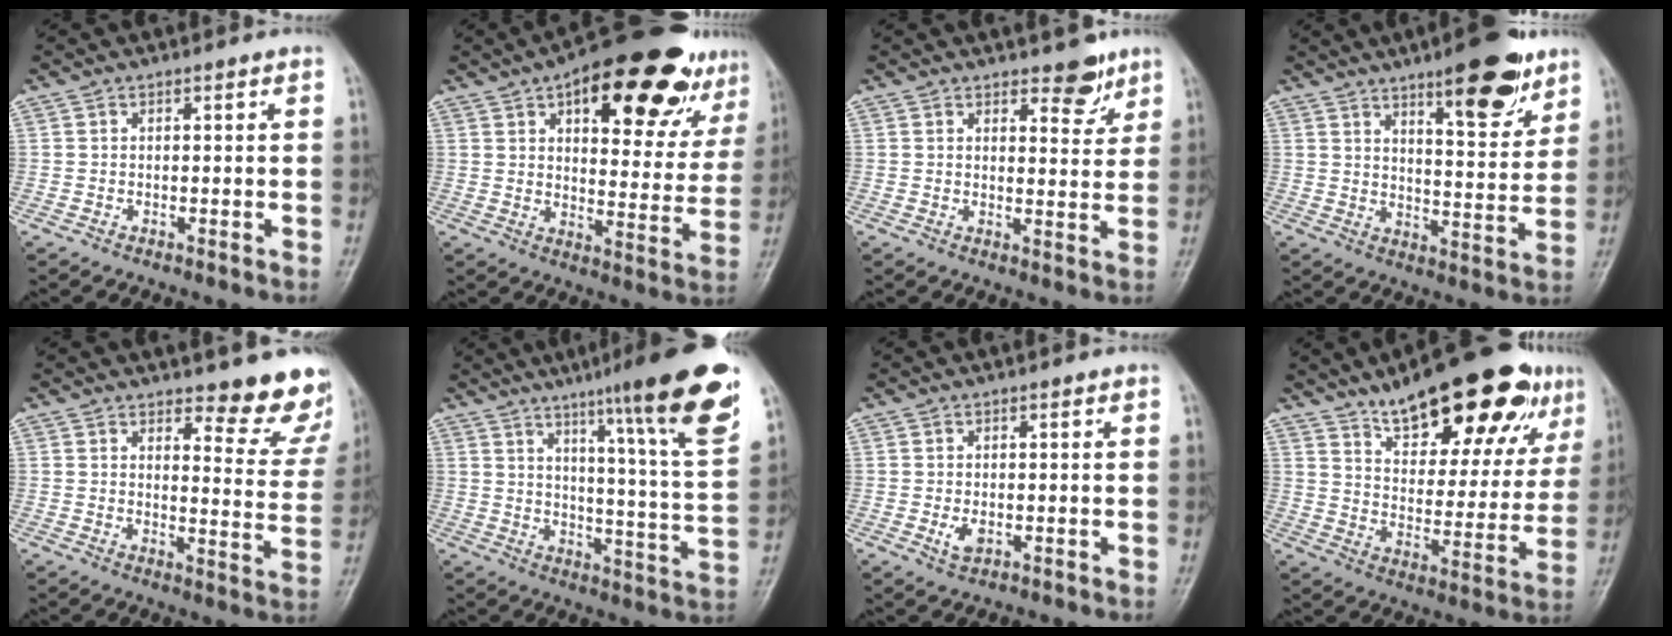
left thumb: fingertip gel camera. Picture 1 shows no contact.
{"total": 25.0, "force": [14.5, 10.4, 17.5], "torque": [-0.194, -0.026, 0.202]}
{"total": 5.4, "force": [3.9, 2.4, 2.9], "torque": [-0.011, -0.026, 0.053]}
{"total": 14.1, "force": [9.0, 4.2, 10.0], "torque": [-0.111, -0.052, 0.132]}
{"total": 12.1, "force": [10.3, 3.7, 5.1], "torque": [-0.017, -0.083, 0.111]}
{"total": 20.8, "force": [12.8, 1.3, 16.4], "torque": [-0.209, -0.058, 0.177]}
{"total": 2.5, "force": [-0.3, 1.5, 1.9], "torque": [-0.033, -0.006, -0.002]}
{"total": 24.9, "force": [15.9, 8.9, 17.0], "torque": [-0.207, -0.049, 0.240]}